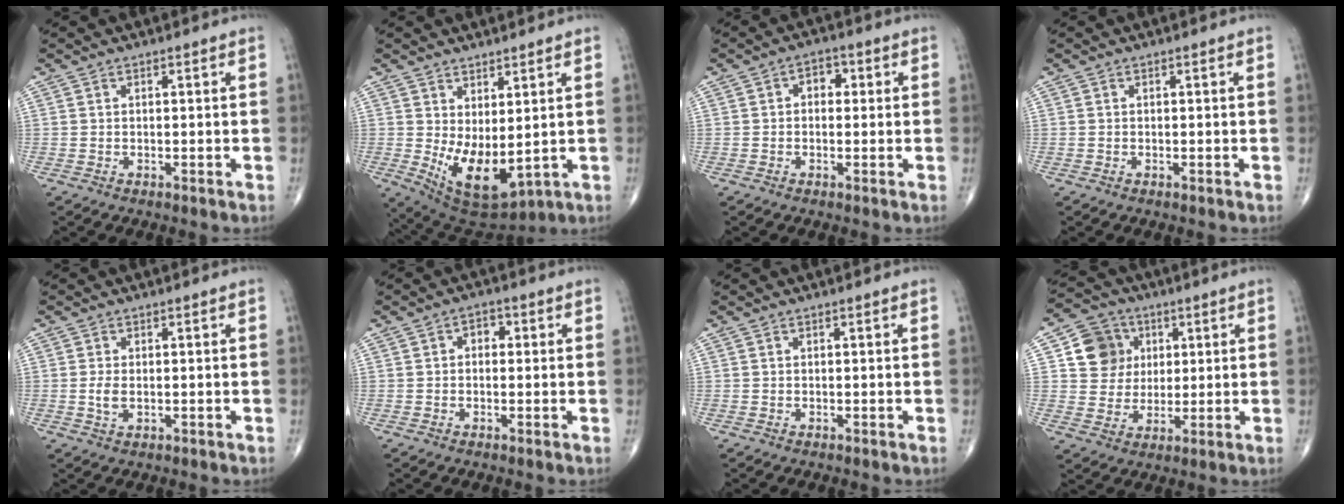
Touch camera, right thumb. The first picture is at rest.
{"total": 10.7, "force": [0.2, 5.1, 9.4], "torque": [-0.149, -0.024, 0.029]}
{"total": 3.4, "force": [0.5, 2.4, 2.4], "torque": [-0.012, 0.011, -0.001]}
{"total": 0.0}
{"total": 2.3, "force": [-0.1, 1.3, 1.9], "torque": [-0.043, -0.005, -0.003]}
{"total": 2.7, "force": [0.4, 1.9, 1.8], "torque": [-0.009, 0.011, -0.003]}
{"total": 0.0}
{"total": 9.8, "force": [2.8, 8.9, 3.2], "torque": [-0.017, -0.005, 0.047]}